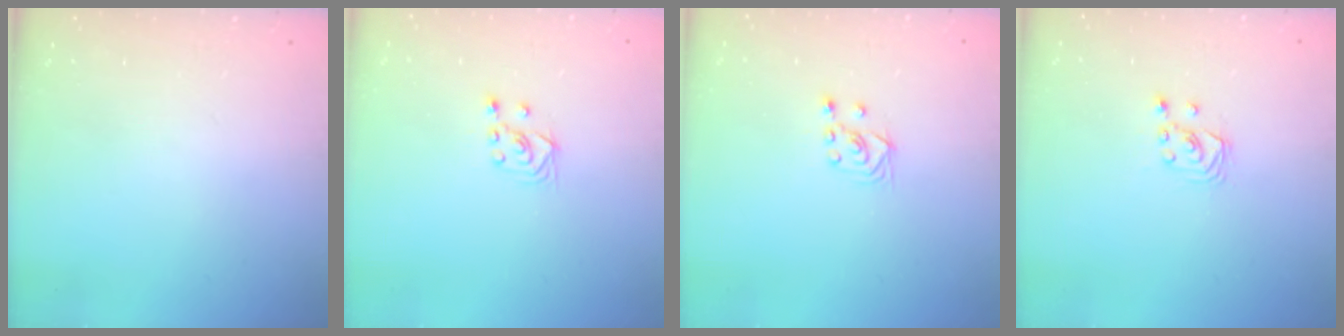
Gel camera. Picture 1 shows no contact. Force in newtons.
{"total": 2.8, "press": 2.6, "slide": 1.1}
{"total": 2.8, "press": 2.6, "slide": 1.1}
{"total": 2.9, "press": 2.8, "slide": 0.3}